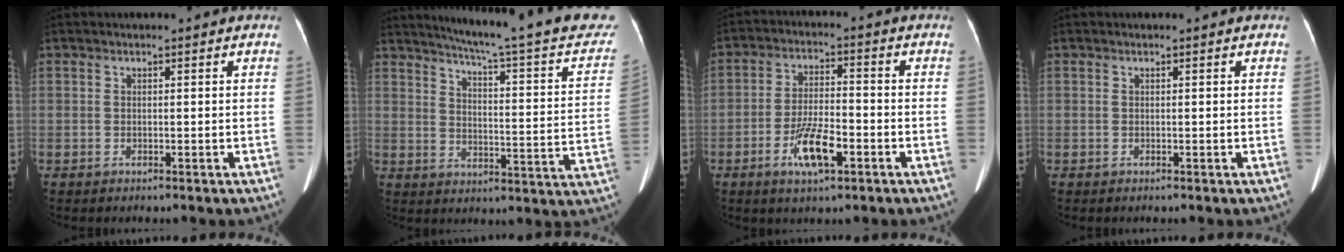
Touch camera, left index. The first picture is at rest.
{"total": 24.9, "force": [21.6, 1.9, 12.2], "torque": [-0.168, -0.053, 0.256]}
{"total": 7.8, "force": [-3.6, 2.2, 6.5], "torque": [-0.130, -0.002, -0.065]}
{"total": 0.0}